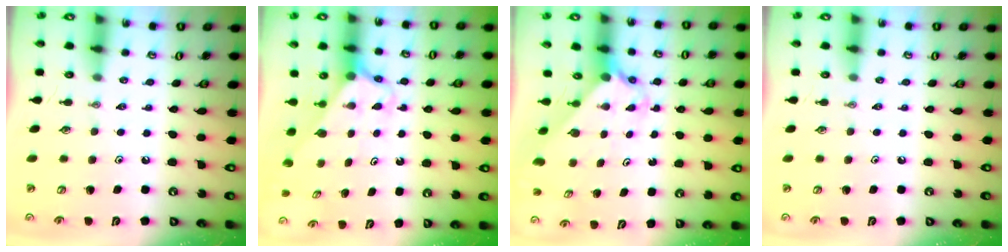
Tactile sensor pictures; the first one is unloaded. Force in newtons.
{"total": 2.7, "press": 2.7, "slide": 0.1}
{"total": 2.1, "press": 2.1, "slide": 0.2}
{"total": 0.0}